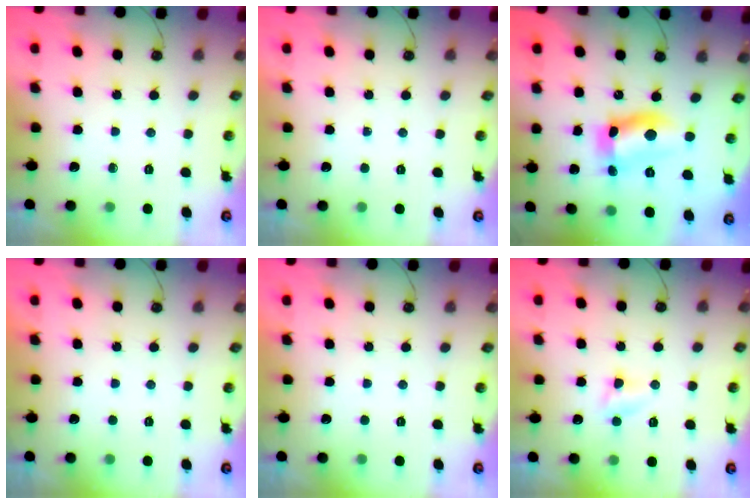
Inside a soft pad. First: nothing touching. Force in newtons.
{"total": 0.0}
{"total": 12.5, "press": 12.0, "slide": 3.4}
{"total": 0.0}
{"total": 0.0}
{"total": 3.5, "press": 3.4, "slide": 0.6}